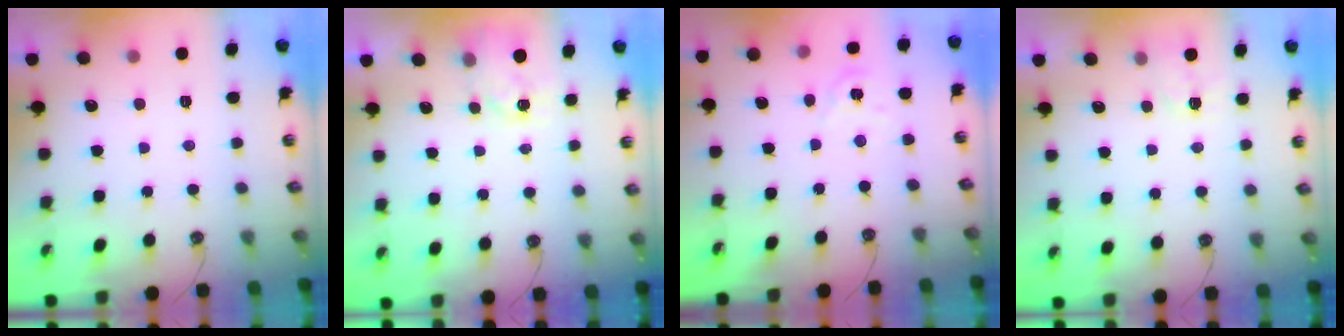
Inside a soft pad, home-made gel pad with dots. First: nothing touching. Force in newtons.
{"total": 3.4, "press": 3.4, "slide": 0.4}
{"total": 2.7, "press": 2.7, "slide": 0.3}
{"total": 3.4, "press": 3.3, "slide": 0.5}